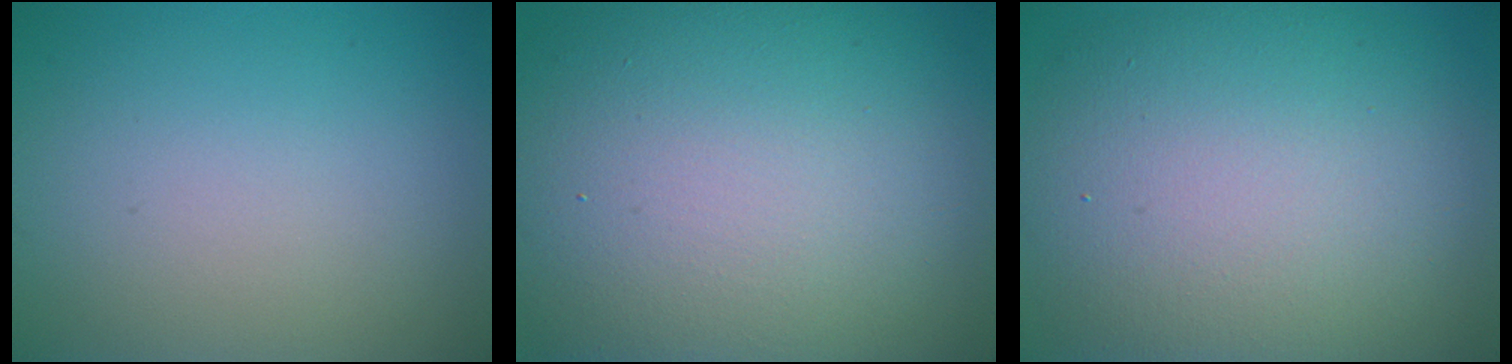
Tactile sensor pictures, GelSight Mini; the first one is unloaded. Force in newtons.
{"total": 17.5, "press": 17.4, "slide": 0.7}
{"total": 13.9, "press": 13.9, "slide": 0.6}